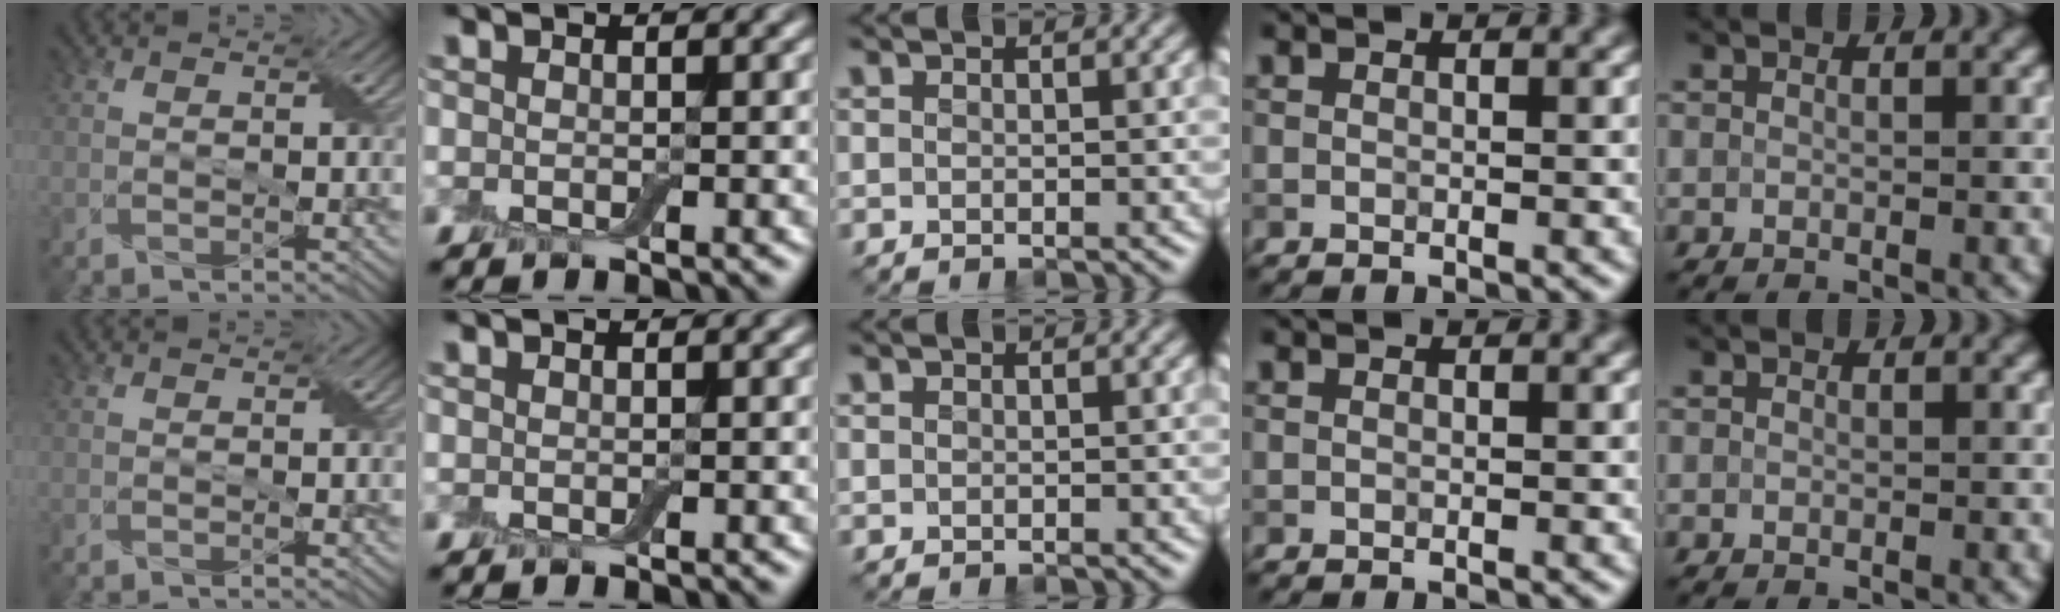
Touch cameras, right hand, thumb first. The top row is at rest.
{}